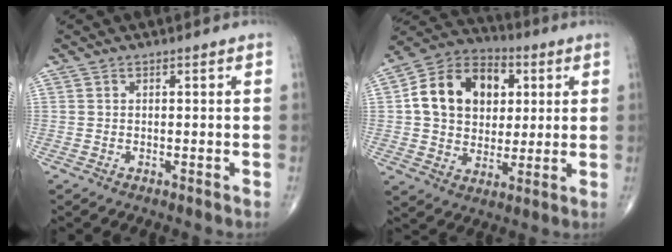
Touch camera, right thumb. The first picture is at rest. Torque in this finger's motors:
{"motor_torque": [1.51, 2.07, 0.80, -0.24, 0.16]}